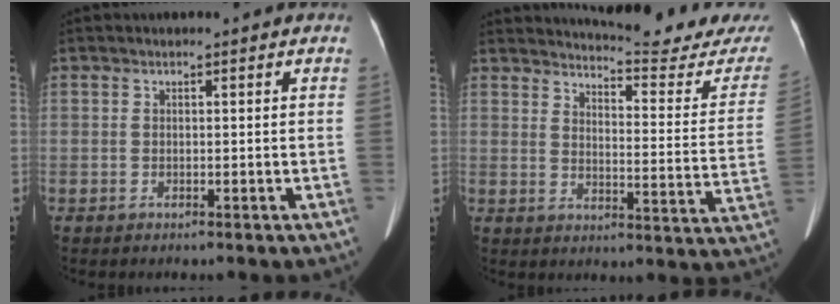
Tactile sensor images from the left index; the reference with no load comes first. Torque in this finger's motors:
{"motor_torque": [0.78, -1.36, 0.31, 0.06]}